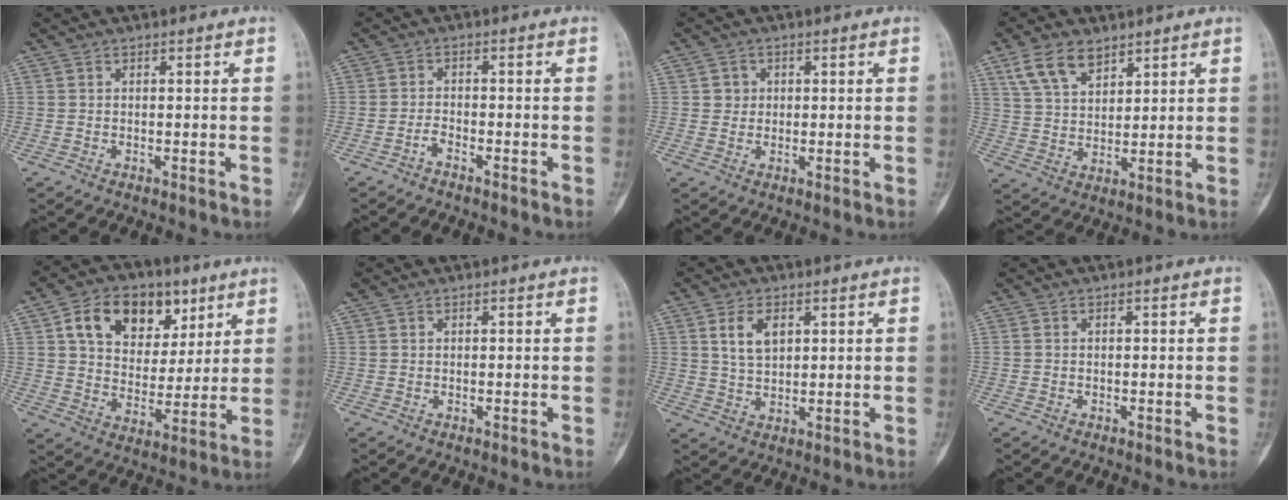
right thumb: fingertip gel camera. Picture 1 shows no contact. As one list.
[{"total": 1.8, "force": [-1.6, 0.4, 0.9], "torque": [-0.021, 0.016, -0.030]}, {"total": 2.2, "force": [0.5, 2.0, 0.5], "torque": [0.006, 0.001, 0.006]}, {"total": 8.5, "force": [5.4, 4.6, 4.6], "torque": [-0.075, -0.020, 0.110]}, {"total": 16.2, "force": [7.2, 11.3, 9.2], "torque": [-0.110, -0.013, 0.123]}, {"total": 0.8, "force": [0.6, 0.5, 0.2], "torque": [-0.004, 0.009, 0.009]}, {"total": 5.8, "force": [2.3, 3.4, 4.2], "torque": [-0.064, -0.009, 0.047]}, {"total": 0.0}]